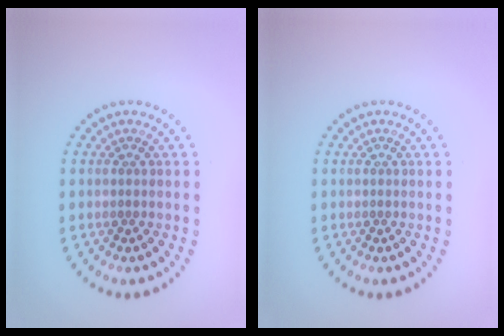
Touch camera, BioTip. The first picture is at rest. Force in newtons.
{"total": 0.0}